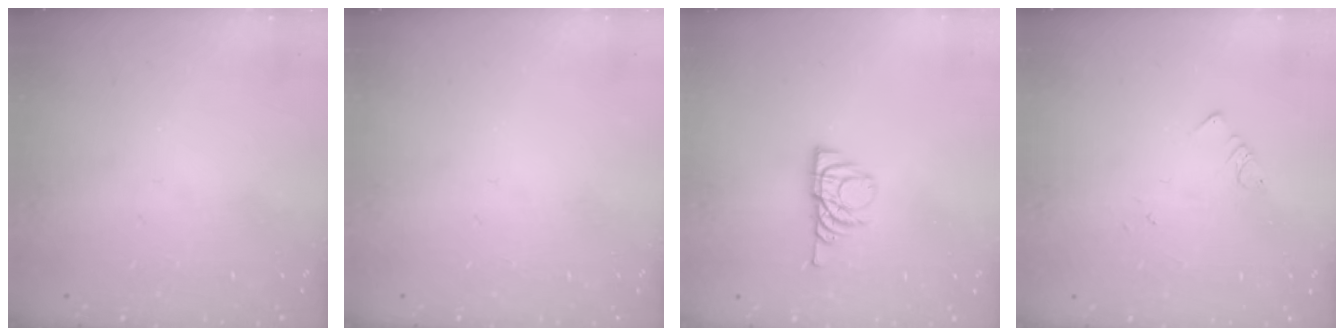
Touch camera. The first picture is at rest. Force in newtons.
{"total": 0.0}
{"total": 6.1, "press": 6.1, "slide": 0.8}
{"total": 1.8, "press": 1.8, "slide": 0.2}